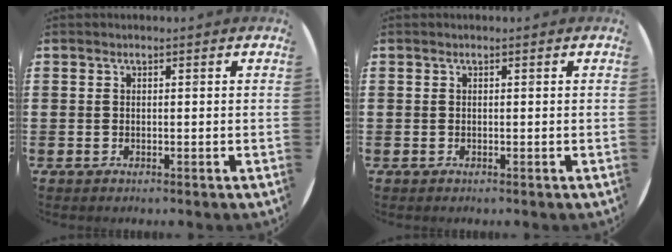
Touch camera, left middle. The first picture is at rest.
{"total": 0.0}